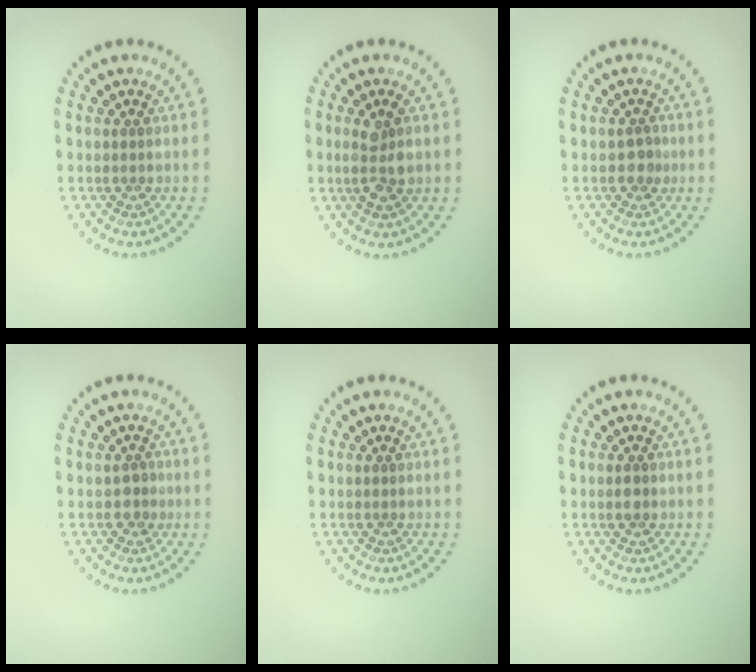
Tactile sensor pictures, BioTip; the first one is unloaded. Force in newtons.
{"total": 2.6, "press": 2.5, "slide": 0.7}
{"total": 1.2, "press": 1.2, "slide": 0.3}
{"total": 1.2, "press": 1.1, "slide": 0.5}
{"total": 0.0}
{"total": 1.2, "press": 1.2, "slide": 0.0}